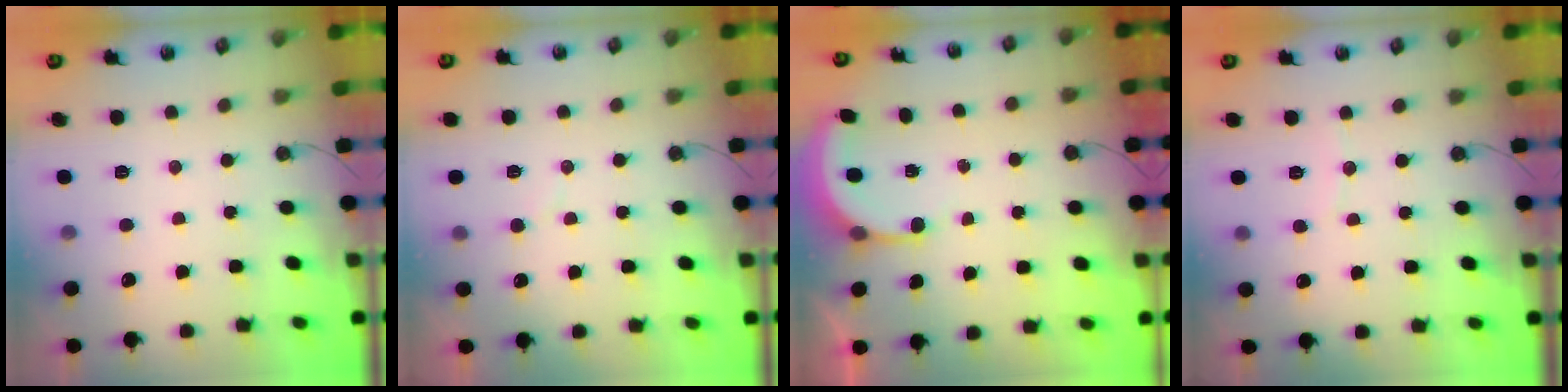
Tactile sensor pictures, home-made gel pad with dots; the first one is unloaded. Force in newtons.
{"total": 3.6, "press": 3.6, "slide": 0.3}
{"total": 4.5, "press": 4.4, "slide": 0.6}
{"total": 3.6, "press": 3.6, "slide": 0.4}